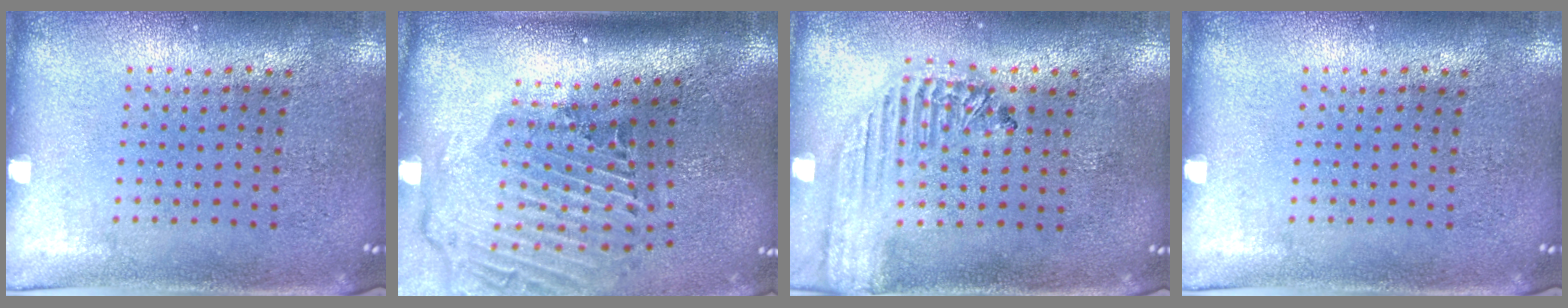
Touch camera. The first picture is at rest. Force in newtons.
{"total": 2.9, "press": 1.9, "slide": 2.1}
{"total": 1.8, "press": 1.7, "slide": 0.7}
{"total": 0.0}